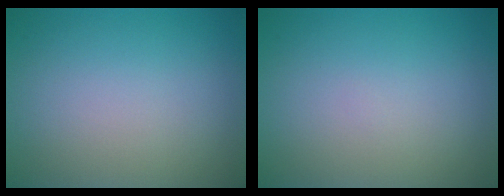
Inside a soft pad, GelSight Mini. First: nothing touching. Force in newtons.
{"total": 0.0}